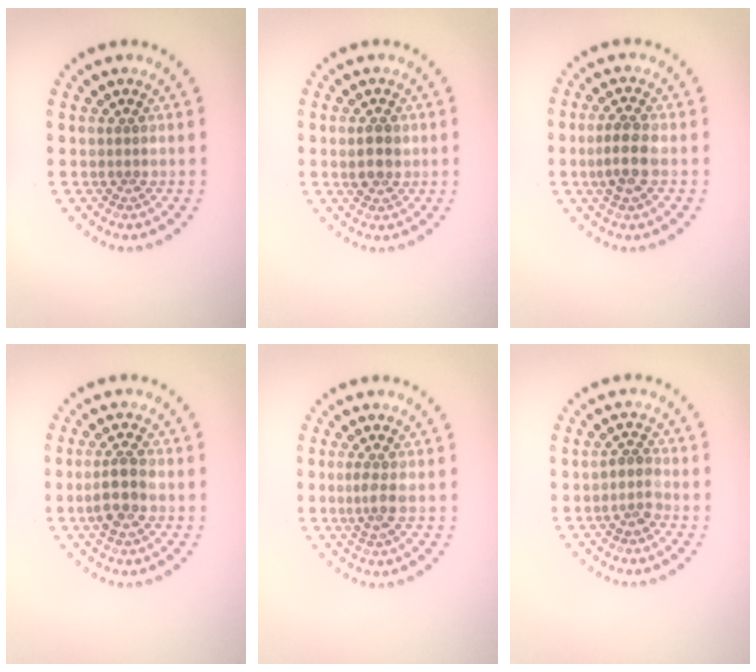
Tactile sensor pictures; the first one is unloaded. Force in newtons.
{"total": 2.1, "press": 2.0, "slide": 0.2}
{"total": 3.0, "press": 2.9, "slide": 0.8}
{"total": 3.0, "press": 2.8, "slide": 1.0}
{"total": 1.5, "press": 1.2, "slide": 0.9}
{"total": 1.5, "press": 1.2, "slide": 1.0}